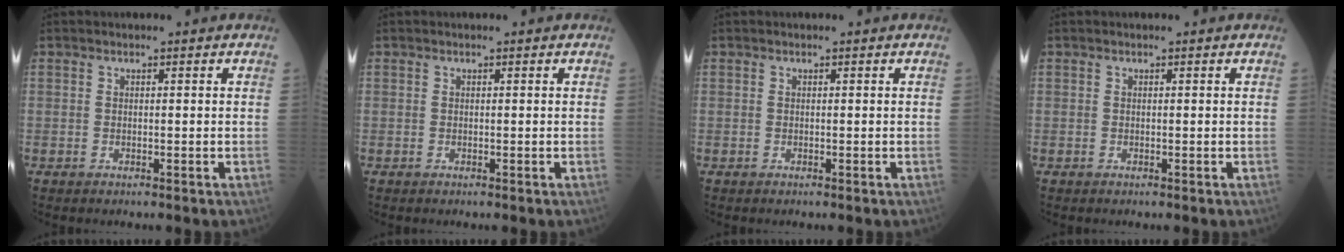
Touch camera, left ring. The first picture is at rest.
{"total": 0.0}
{"total": 0.0}
{"total": 0.0}